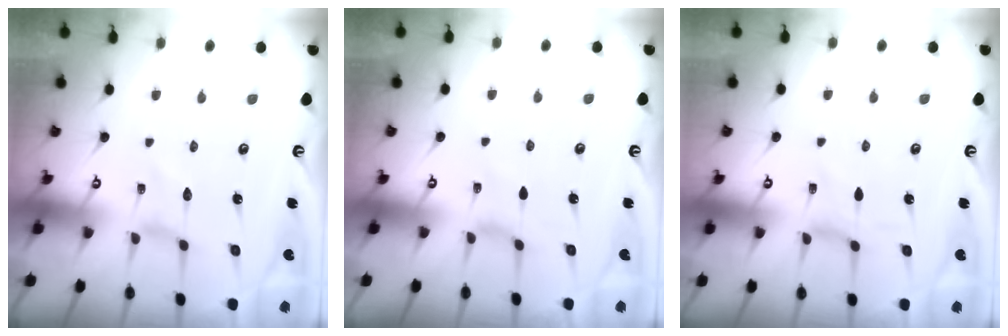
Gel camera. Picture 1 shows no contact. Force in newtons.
{"total": 1.2, "press": 1.1, "slide": 0.4}
{"total": 0.0}